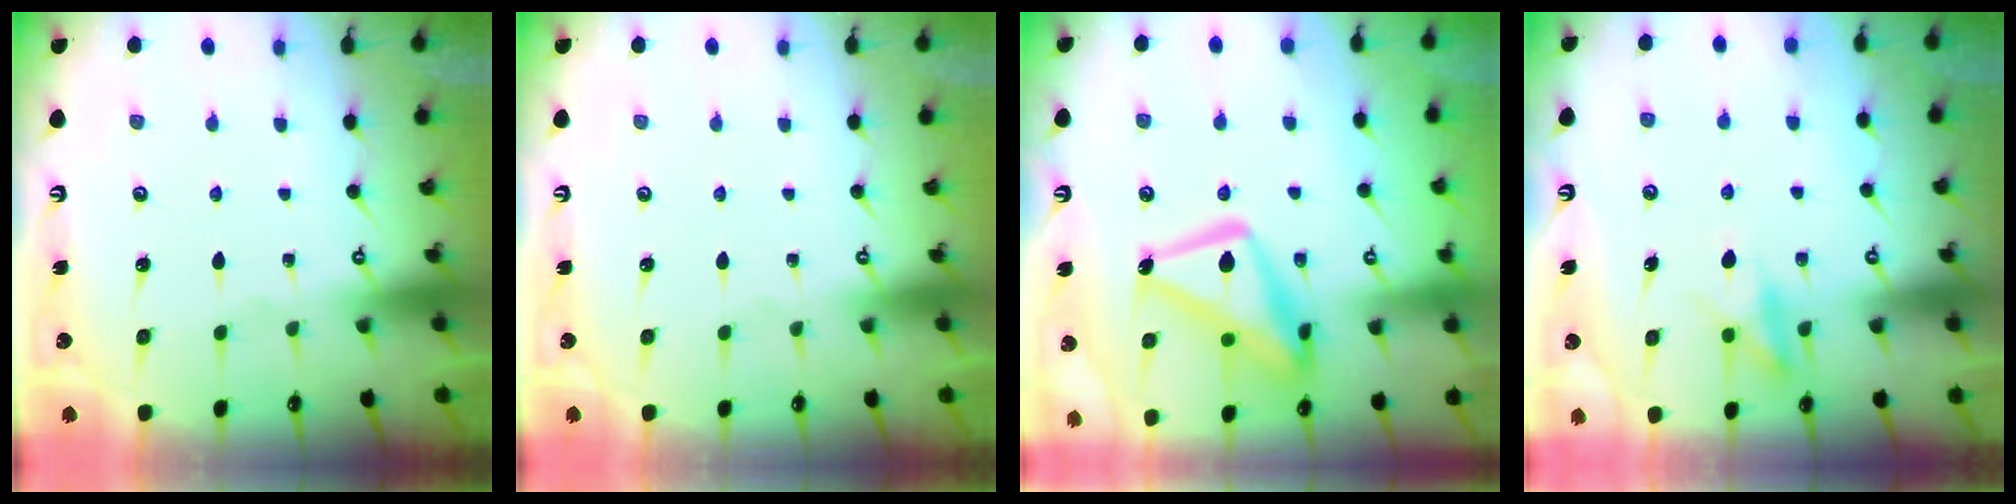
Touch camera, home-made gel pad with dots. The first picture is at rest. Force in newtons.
{"total": 0.0}
{"total": 16.2, "press": 16.1, "slide": 1.3}
{"total": 10.5, "press": 10.4, "slide": 1.2}